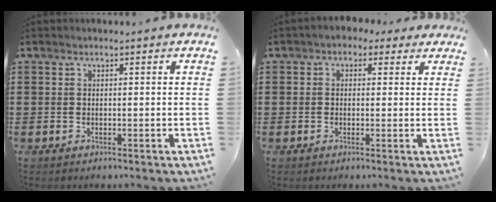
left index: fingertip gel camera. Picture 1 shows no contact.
{"total": 1.6, "force": [0.3, 1.4, 0.7], "torque": [-0.019, 0.009, 0.003]}